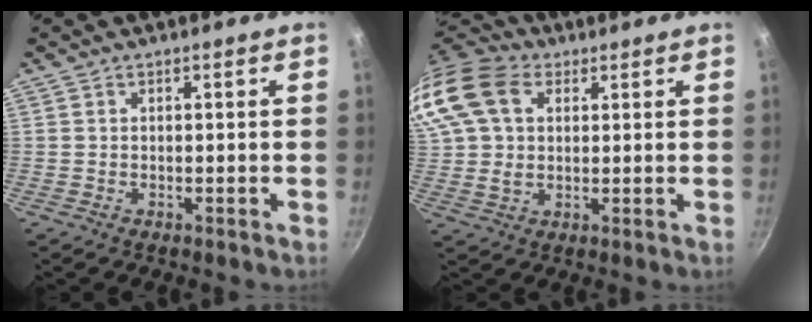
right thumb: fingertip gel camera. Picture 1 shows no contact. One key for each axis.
{"total": 20.8, "fx": 7.2, "fy": 14.6, "fz": 12.8, "tx": -0.298, "ty": 0.028, "tz": 0.128}